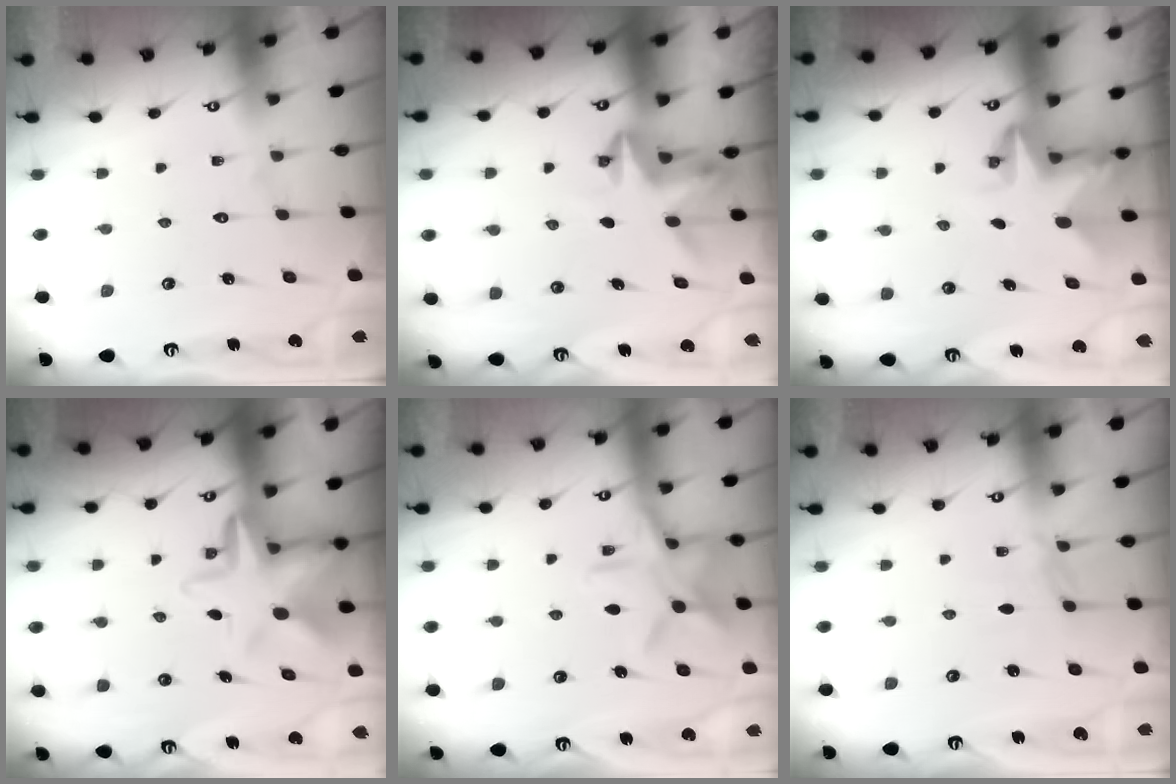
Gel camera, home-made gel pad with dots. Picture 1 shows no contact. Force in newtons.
{"total": 3.4, "press": 3.4, "slide": 0.2}
{"total": 3.0, "press": 3.0, "slide": 0.2}
{"total": 9.0, "press": 8.9, "slide": 1.4}
{"total": 11.3, "press": 11.2, "slide": 0.7}
{"total": 3.1, "press": 3.1, "slide": 0.5}